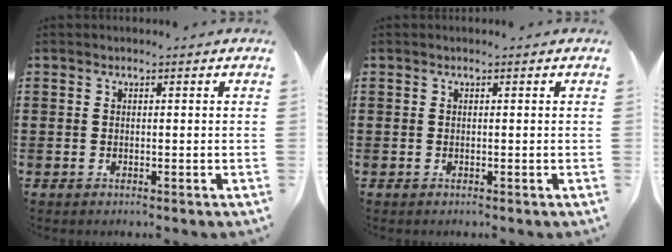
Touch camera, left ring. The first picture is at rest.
{"total": 0.0}